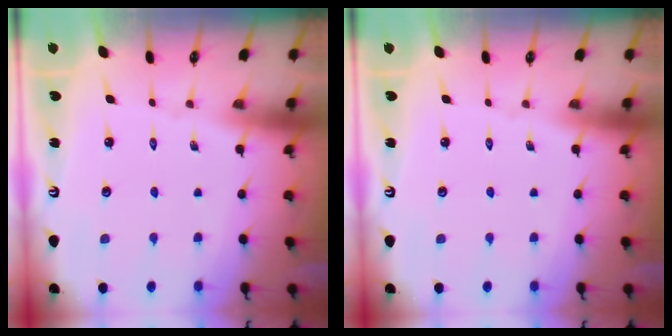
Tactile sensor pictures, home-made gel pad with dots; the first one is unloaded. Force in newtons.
{"total": 0.0}